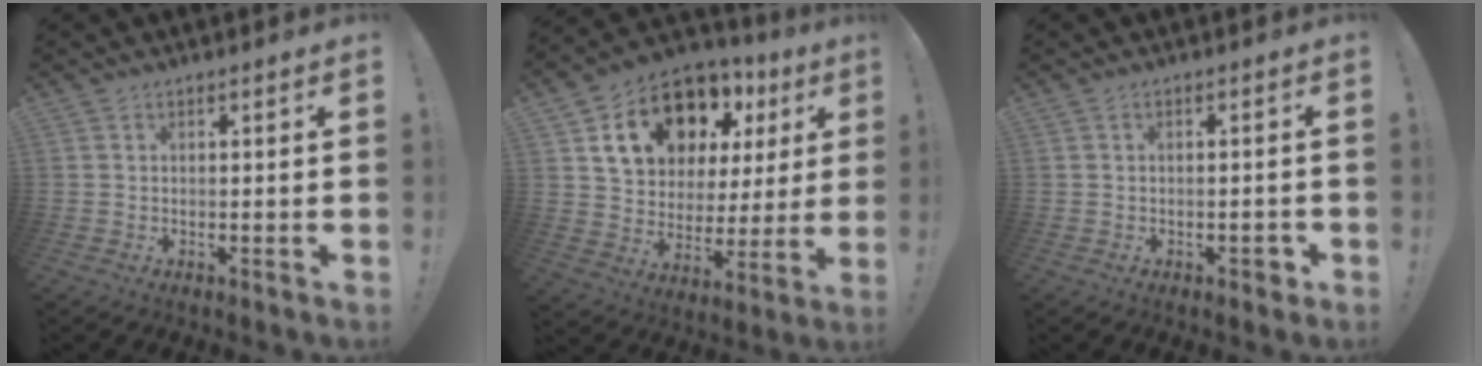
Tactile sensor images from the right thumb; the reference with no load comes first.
{"total": 18.2, "force": [10.1, 12.0, 9.3], "torque": [-0.151, -0.049, 0.202]}
{"total": 2.6, "force": [-1.1, 1.3, 1.9], "torque": [-0.019, 0.005, -0.020]}